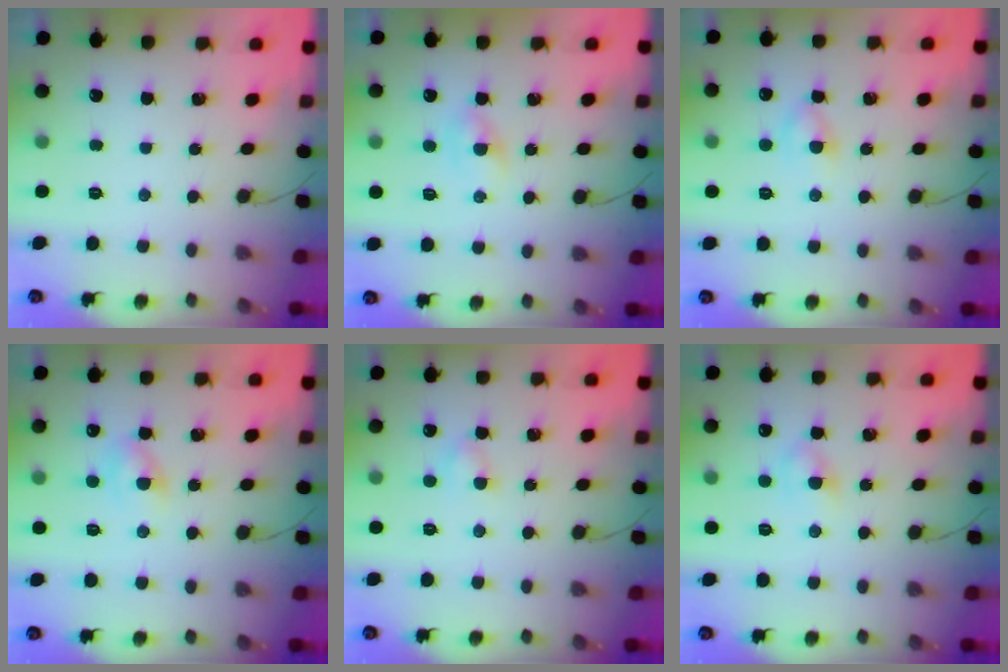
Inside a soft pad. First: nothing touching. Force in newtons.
{"total": 2.7, "press": 2.5, "slide": 0.9}
{"total": 3.6, "press": 3.4, "slide": 1.2}
{"total": 2.7, "press": 2.5, "slide": 1.1}
{"total": 2.6, "press": 2.5, "slide": 0.8}
{"total": 4.3, "press": 4.0, "slide": 1.5}